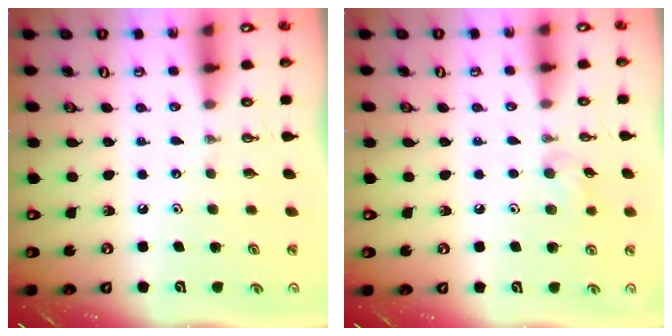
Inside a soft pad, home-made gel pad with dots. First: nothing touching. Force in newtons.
{"total": 8.2, "press": 7.9, "slide": 2.3}